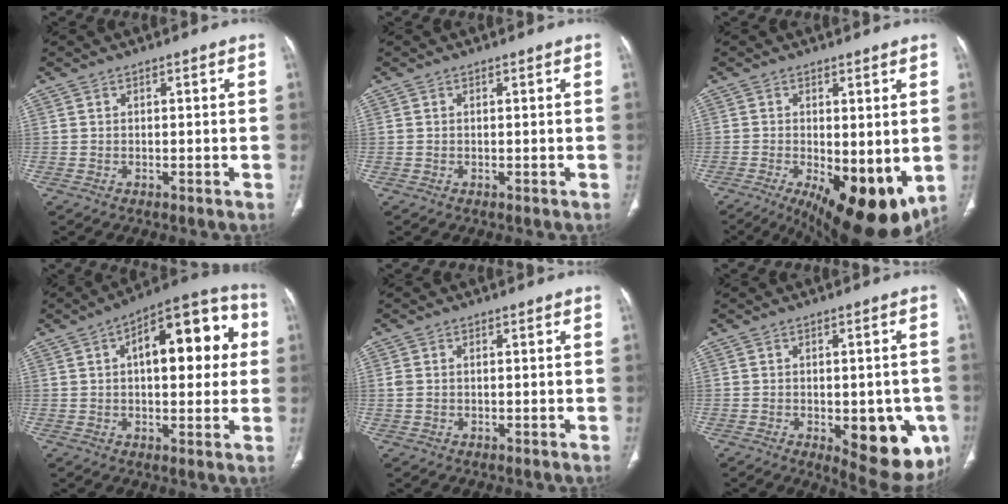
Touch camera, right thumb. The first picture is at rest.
{"total": 0.0}
{"total": 16.7, "force": [-4.6, 7.3, 14.3], "torque": [-0.188, -0.029, -0.049]}
{"total": 18.1, "force": [3.7, 8.5, 15.6], "torque": [-0.169, 0.027, 0.044]}
{"total": 1.7, "force": [0.1, 1.2, 1.3], "torque": [-0.043, 0.010, 0.003]}
{"total": 15.0, "force": [-4.5, 7.1, 12.4], "torque": [-0.123, -0.004, -0.035]}